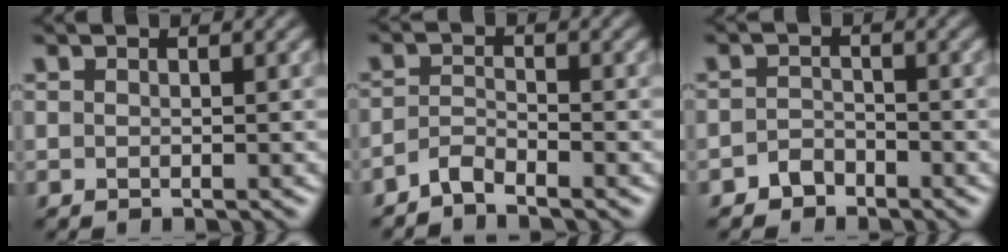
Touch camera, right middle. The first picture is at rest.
{"total": 1.8, "force": [-1.7, 0.2, 0.7], "torque": [-0.017, 0.003, -0.040]}
{"total": 1.6, "force": [-1.3, 0.9, 0.3], "torque": [-0.004, 0.008, -0.025]}